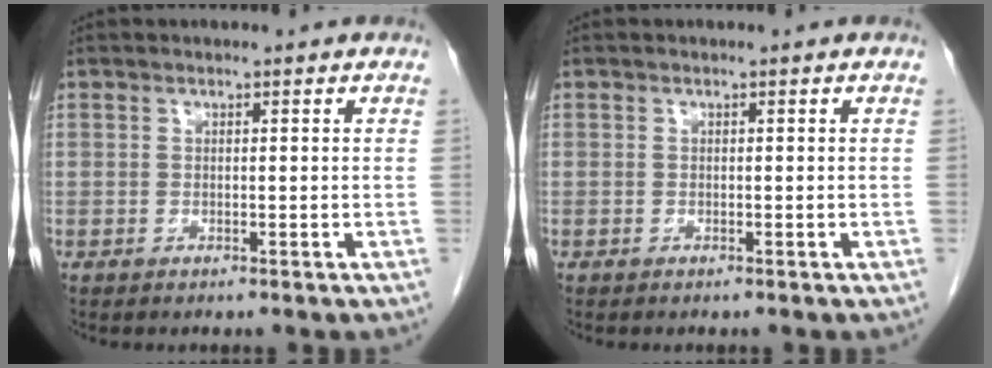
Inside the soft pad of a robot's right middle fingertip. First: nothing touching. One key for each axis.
{"total": 0.0}